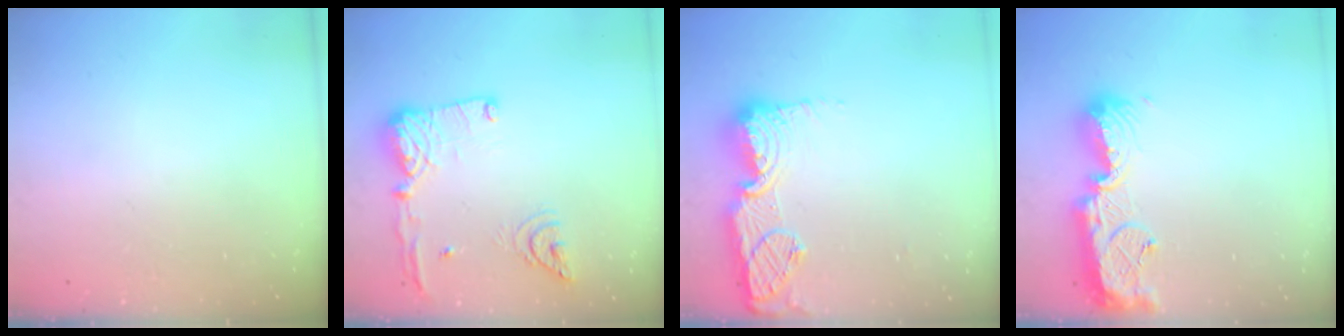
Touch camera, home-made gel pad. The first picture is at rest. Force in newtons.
{"total": 16.7, "press": 16.5, "slide": 2.8}
{"total": 15.4, "press": 15.4, "slide": 1.2}
{"total": 13.1, "press": 13.1, "slide": 0.8}